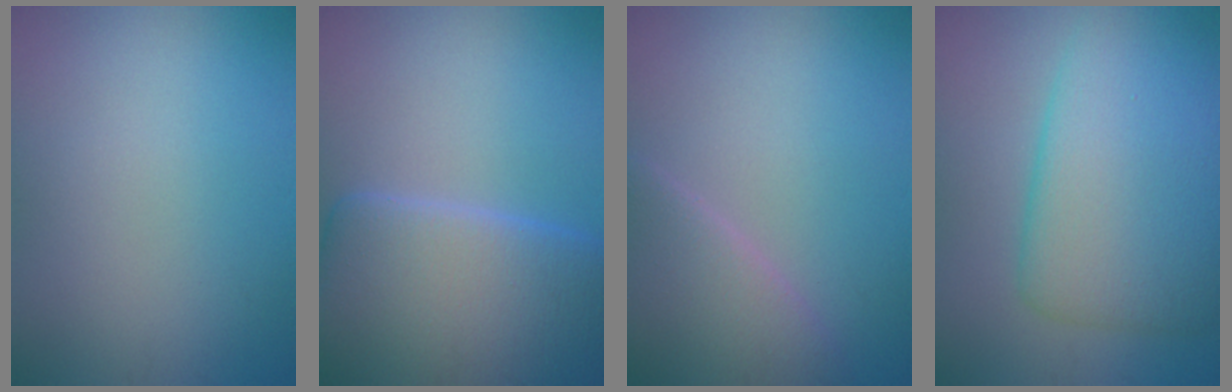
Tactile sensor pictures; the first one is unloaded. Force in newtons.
{"total": 11.5, "press": 11.5, "slide": 0.4}
{"total": 4.1, "press": 4.0, "slide": 0.2}
{"total": 8.1, "press": 8.1, "slide": 0.2}